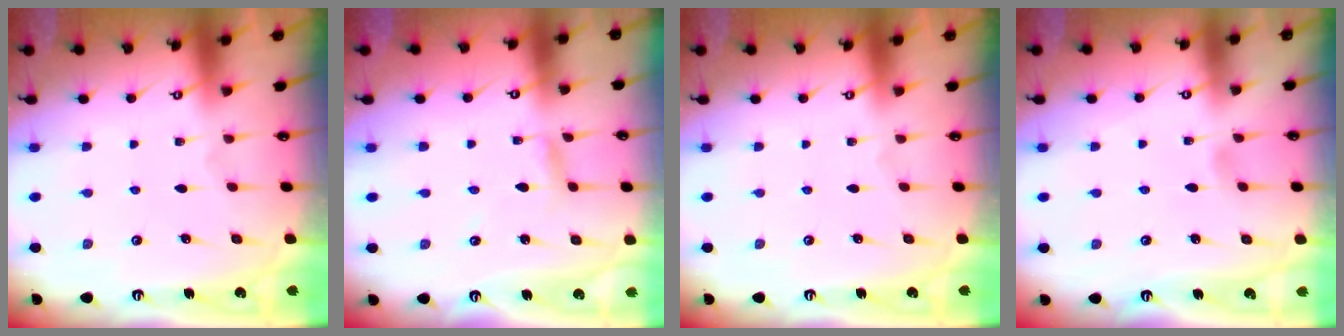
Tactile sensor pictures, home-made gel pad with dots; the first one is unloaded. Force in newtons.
{"total": 2.2, "press": 2.2, "slide": 0.1}
{"total": 0.0}
{"total": 3.2, "press": 3.2, "slide": 0.4}